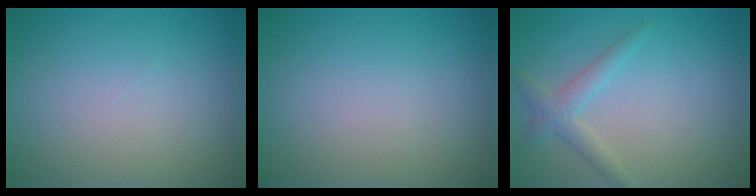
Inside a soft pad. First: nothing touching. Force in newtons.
{"total": 0.0}
{"total": 2.2, "press": 2.1, "slide": 0.1}